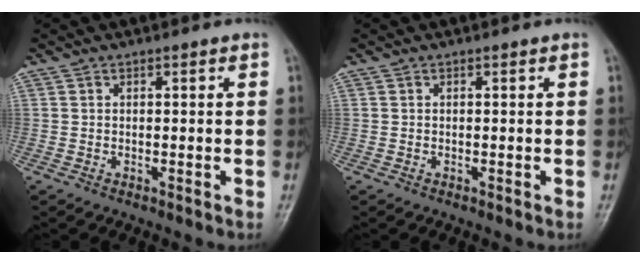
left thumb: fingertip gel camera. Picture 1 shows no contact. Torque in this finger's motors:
{"motor_torque": [-0.02, 0.02, -0.05, 0.05, 0.00]}